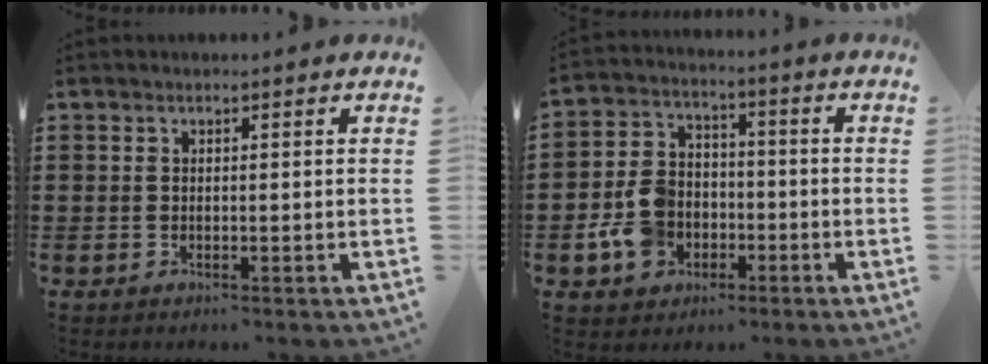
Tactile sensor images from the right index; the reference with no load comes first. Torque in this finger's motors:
{"motor_torque": [2.14, 0.00, 0.96, 0.20]}